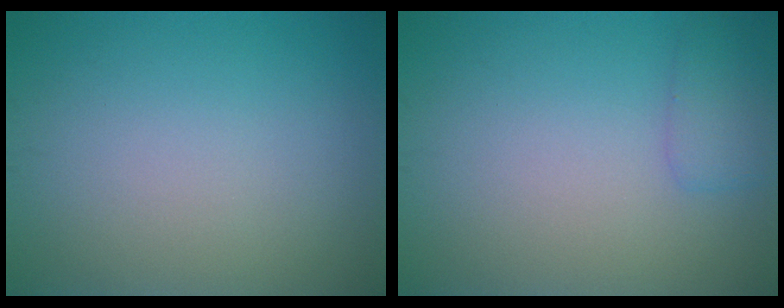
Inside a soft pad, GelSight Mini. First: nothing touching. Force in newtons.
{"total": 1.6, "press": 1.6, "slide": 0.1}